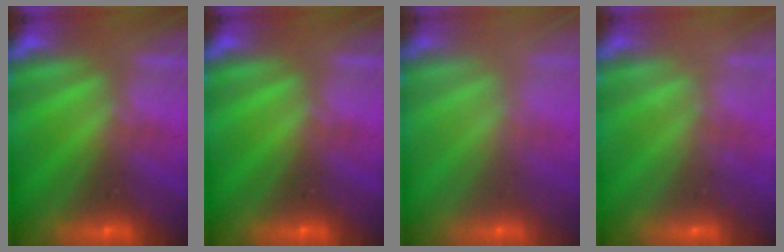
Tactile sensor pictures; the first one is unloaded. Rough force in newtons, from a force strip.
{"total": 0.0}
{"total": 2.5}
{"total": 2.3}